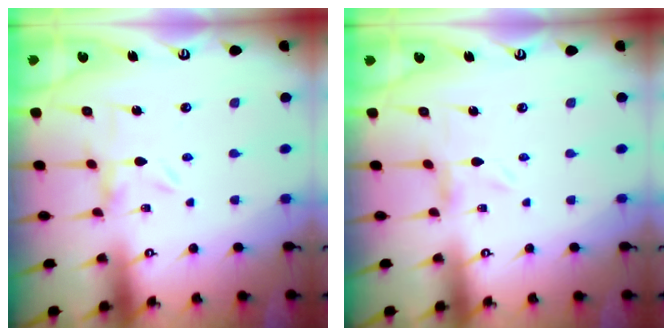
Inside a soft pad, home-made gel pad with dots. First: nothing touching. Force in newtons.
{"total": 0.0}